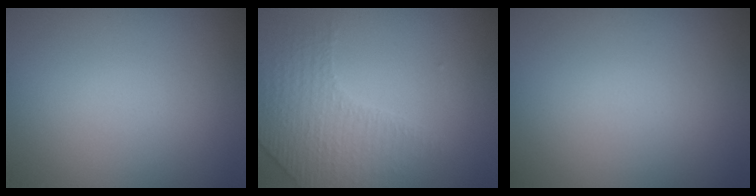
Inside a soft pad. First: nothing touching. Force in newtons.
{"total": 4.3, "press": 2.9, "slide": 3.2}
{"total": 0.0}